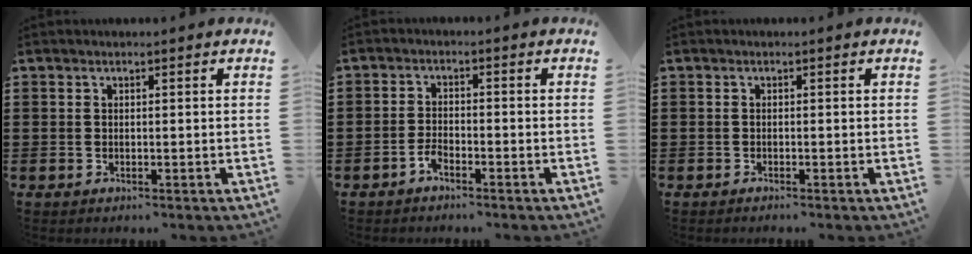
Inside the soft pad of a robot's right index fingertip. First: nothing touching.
{"total": 2.2, "force": [-1.7, 0.8, 1.1], "torque": [-0.031, 0.001, -0.037]}
{"total": 0.5, "force": [-0.5, -0.1, 0.0], "torque": [-0.001, -0.002, -0.010]}